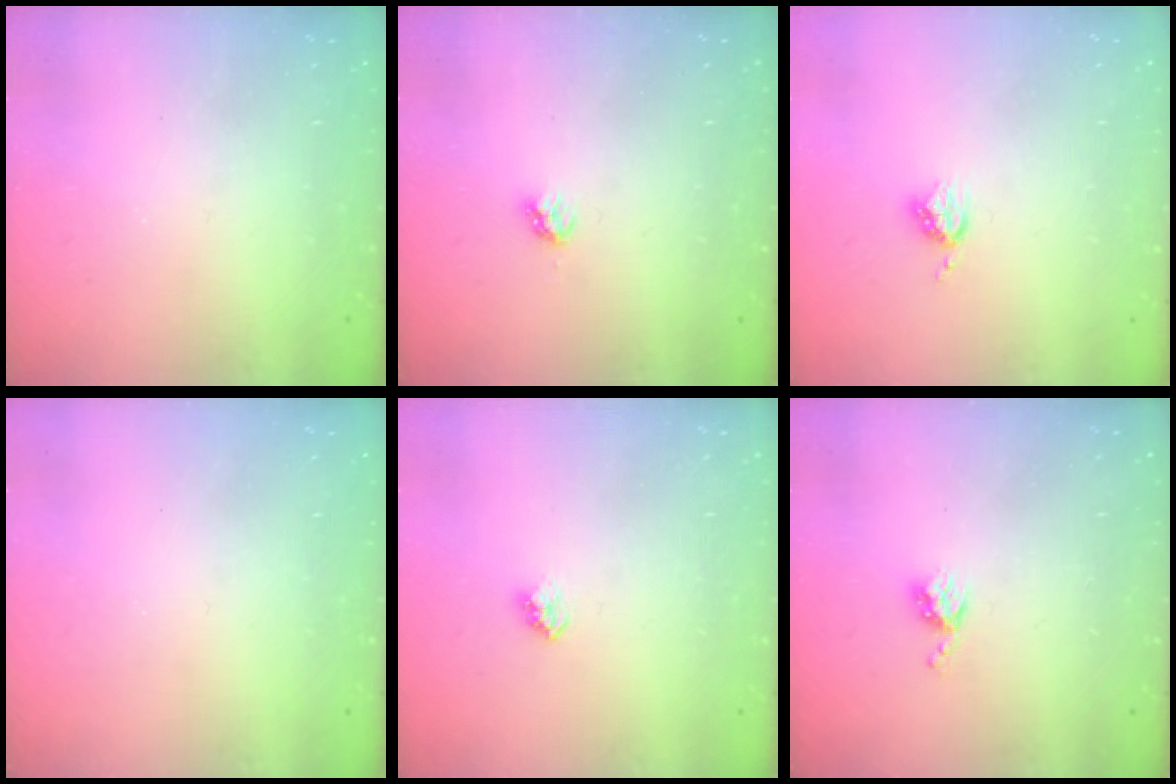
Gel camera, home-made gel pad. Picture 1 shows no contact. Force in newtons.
{"total": 2.4, "press": 2.4, "slide": 0.3}
{"total": 3.7, "press": 3.7, "slide": 0.5}
{"total": 0.0}
{"total": 2.3, "press": 2.3, "slide": 0.3}
{"total": 4.7, "press": 4.7, "slide": 0.6}